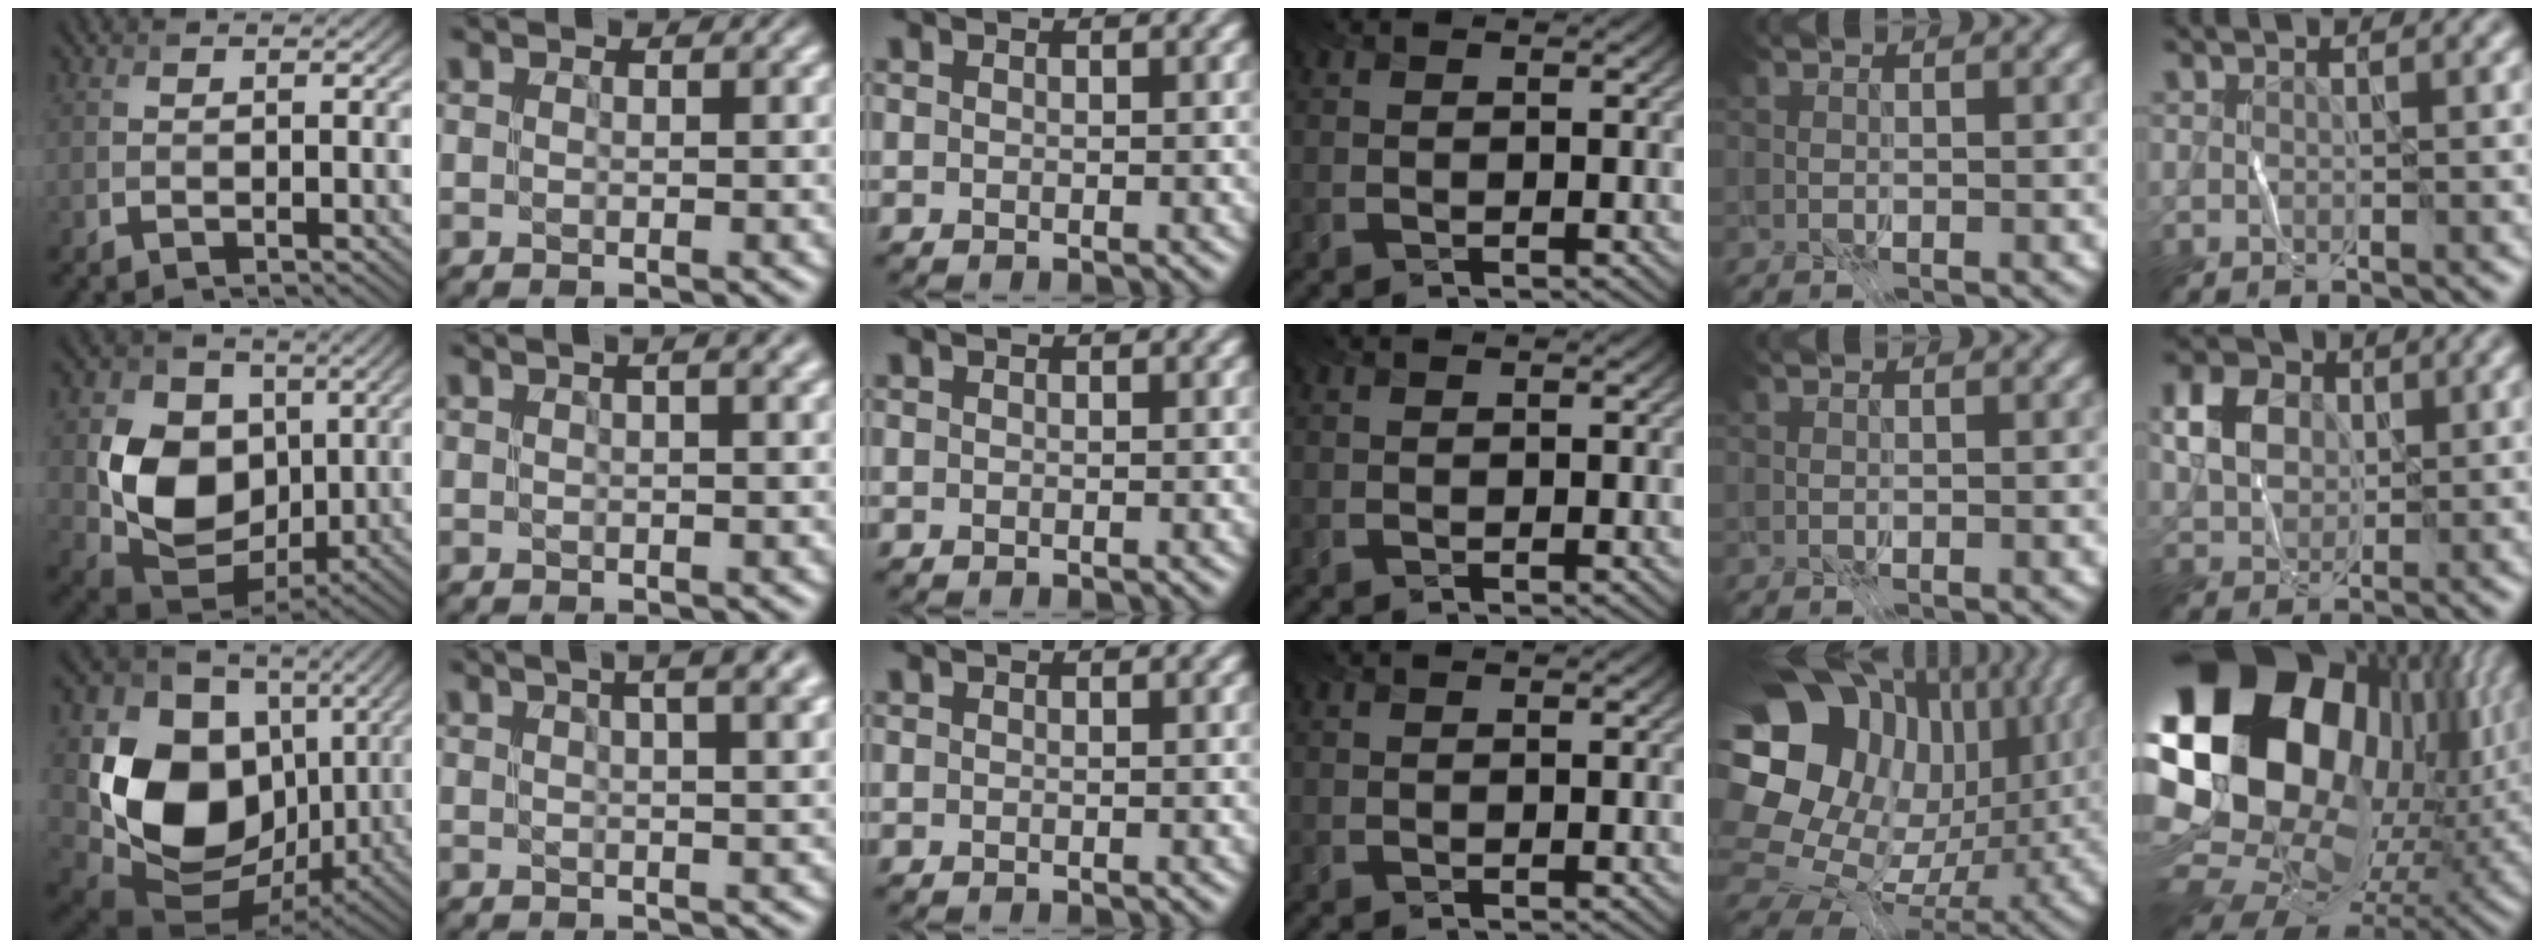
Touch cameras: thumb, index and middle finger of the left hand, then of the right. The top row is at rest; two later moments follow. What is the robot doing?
{"motion": "fold", "object": "receipt paper"}